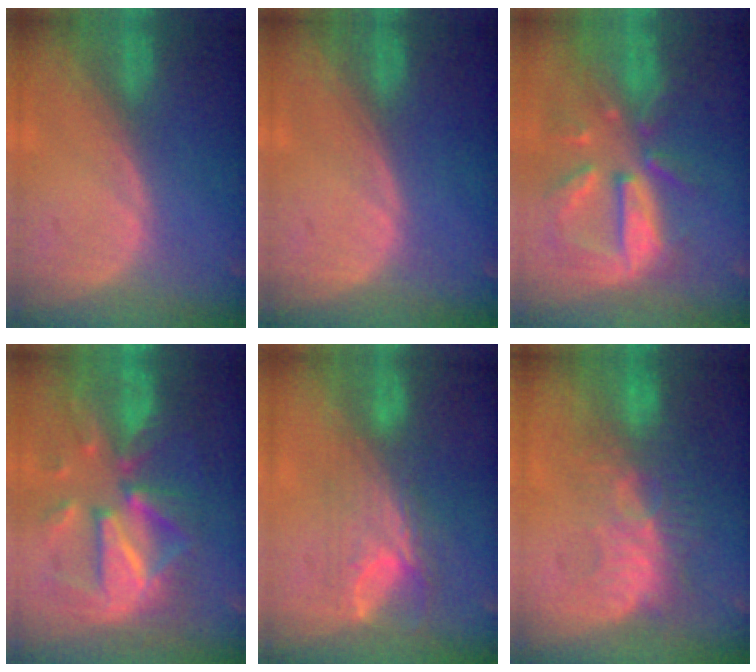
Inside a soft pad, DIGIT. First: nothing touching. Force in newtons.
{"total": 0.0}
{"total": 10.8, "press": 9.5, "slide": 5.2}
{"total": 12.3, "press": 12.3, "slide": 1.2}
{"total": 7.9, "press": 6.6, "slide": 4.4}
{"total": 9.1, "press": 8.3, "slide": 3.8}